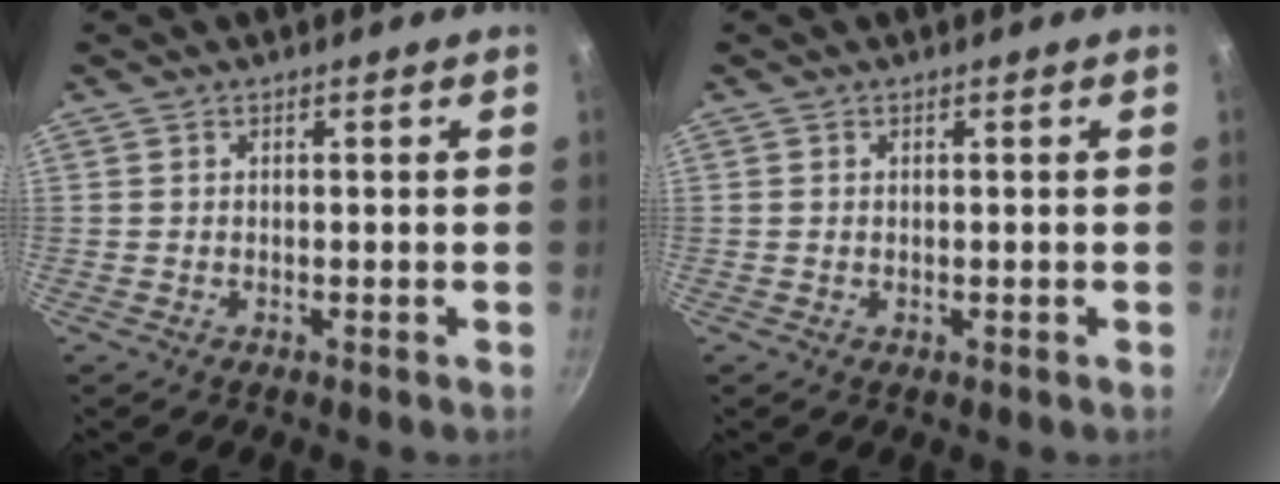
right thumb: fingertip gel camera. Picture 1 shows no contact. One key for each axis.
{"total": 0.0}